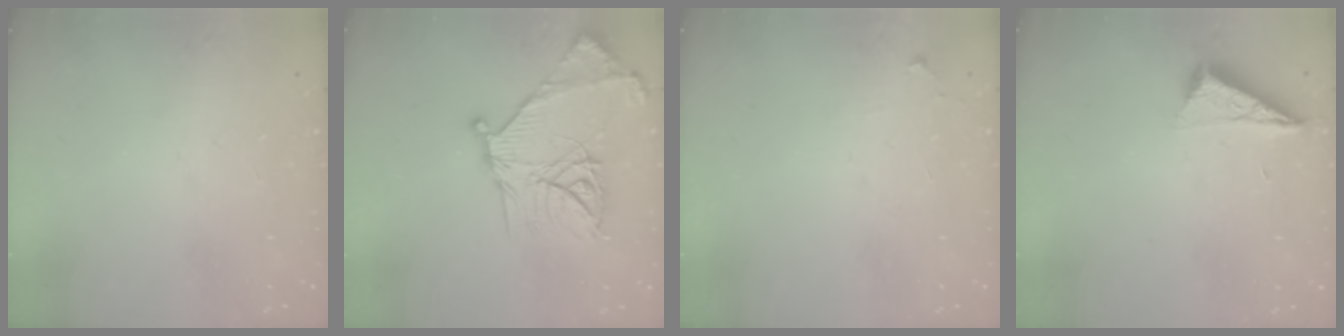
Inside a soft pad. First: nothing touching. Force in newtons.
{"total": 22.5, "press": 22.4, "slide": 2.2}
{"total": 4.9, "press": 4.9, "slide": 0.7}
{"total": 7.1, "press": 7.1, "slide": 0.5}